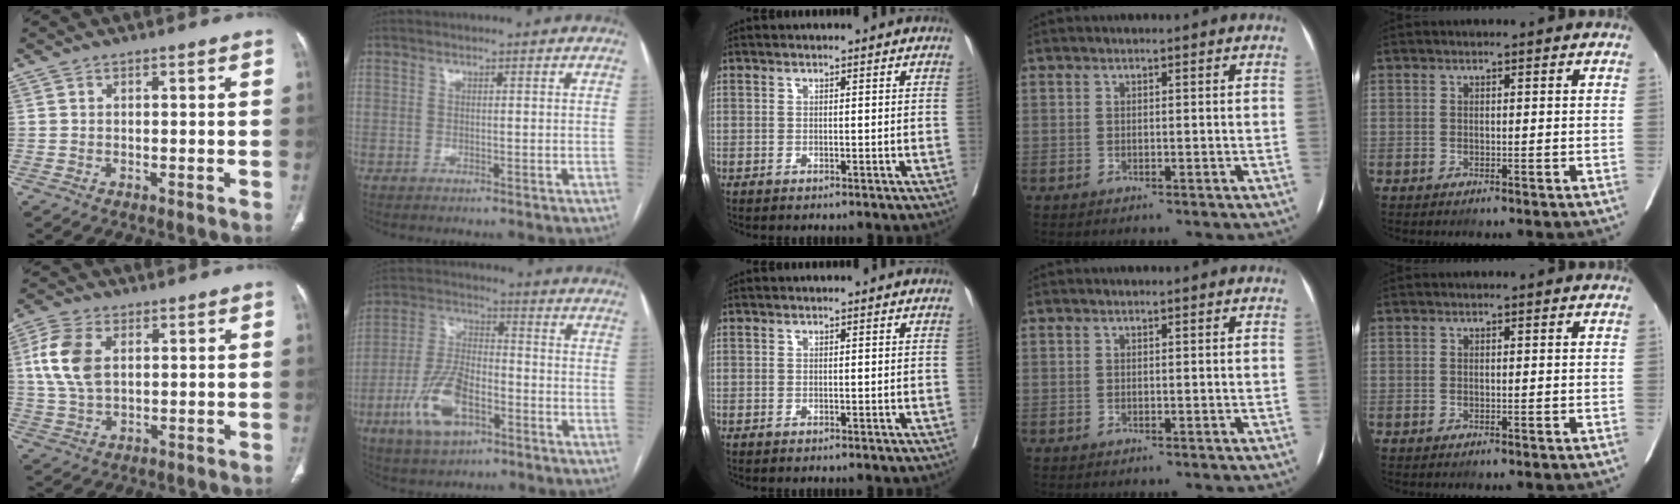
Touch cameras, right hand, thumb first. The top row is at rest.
{"thumb": {"total": 9.7, "force": [2.3, 5.9, 7.3], "torque": [-0.156, 0.001, 0.047]}, "index": {"total": 11.7, "force": [-5.2, 5.2, 9.1], "torque": [-0.203, 0.007, -0.092]}}